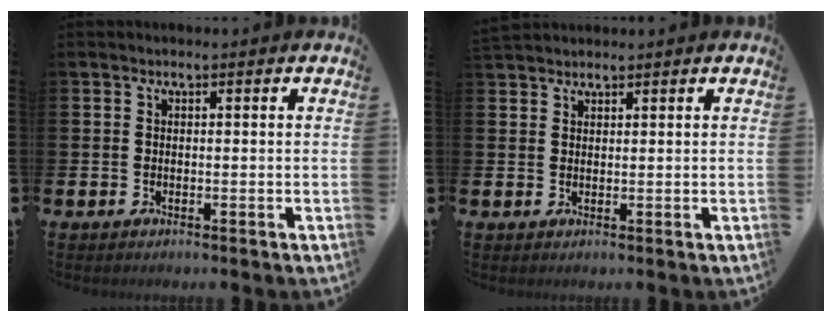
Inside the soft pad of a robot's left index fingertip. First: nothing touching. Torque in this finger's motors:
{"motor_torque": [-0.04, -0.05, 0.07, 0.07]}